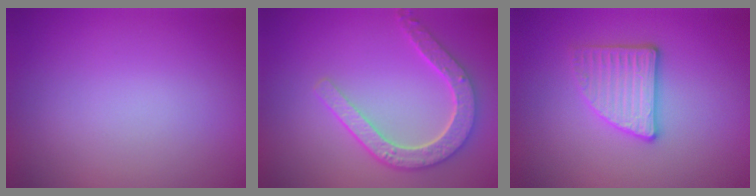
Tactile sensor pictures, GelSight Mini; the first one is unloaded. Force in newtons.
{"total": 4.7, "press": 3.8, "slide": 2.8}
{"total": 3.3, "press": 3.0, "slide": 1.4}